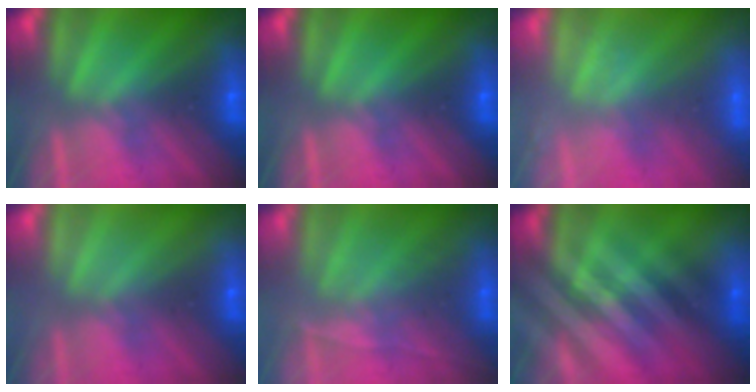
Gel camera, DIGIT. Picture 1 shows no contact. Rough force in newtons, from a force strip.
{"total": 0.0}
{"total": 2.0}
{"total": 2.9}
{"total": 2.0}
{"total": 2.4}